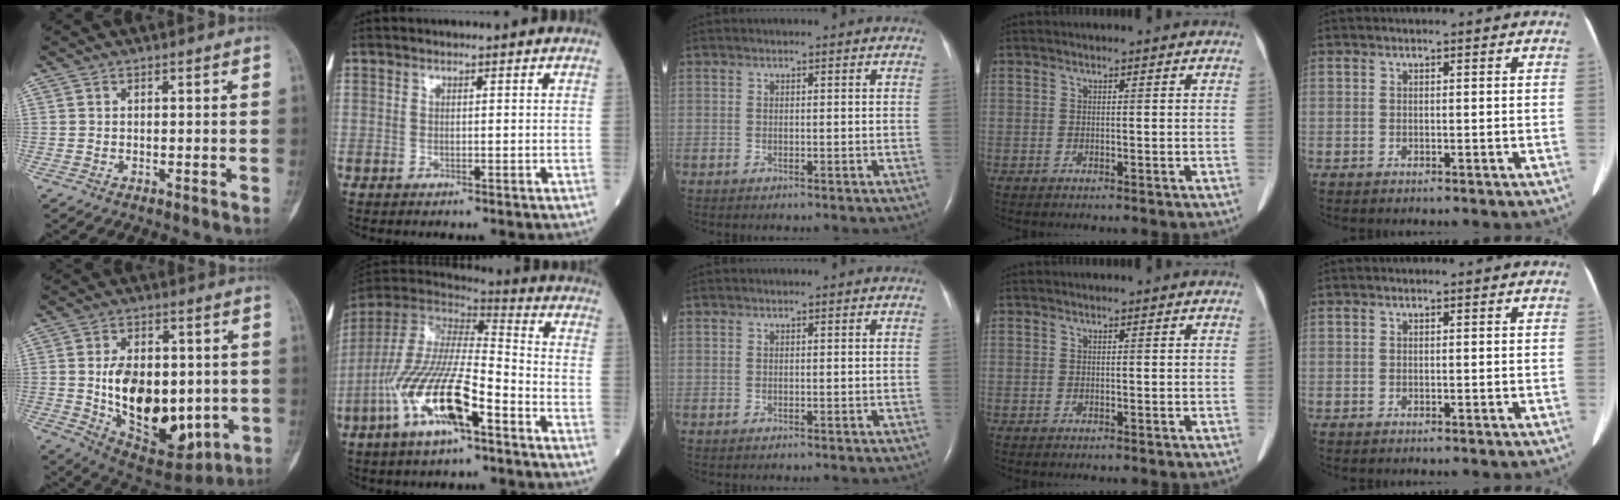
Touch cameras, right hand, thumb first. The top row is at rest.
{"thumb": {"total": 20.1, "force": [-1.0, 12.1, 16.1], "torque": [-0.211, -0.019, 0.010]}, "index": {"total": 17.5, "force": [-7.8, 4.0, 15.1], "torque": [-0.326, -0.016, -0.146]}}